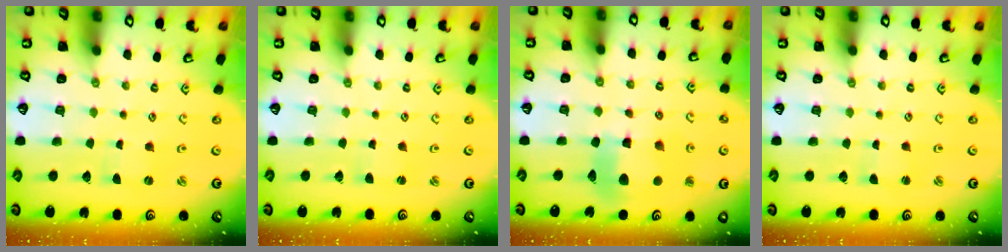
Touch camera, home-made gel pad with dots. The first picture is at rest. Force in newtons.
{"total": 2.2, "press": 2.2, "slide": 0.2}
{"total": 12.2, "press": 12.1, "slide": 1.5}
{"total": 1.7, "press": 1.7, "slide": 0.1}